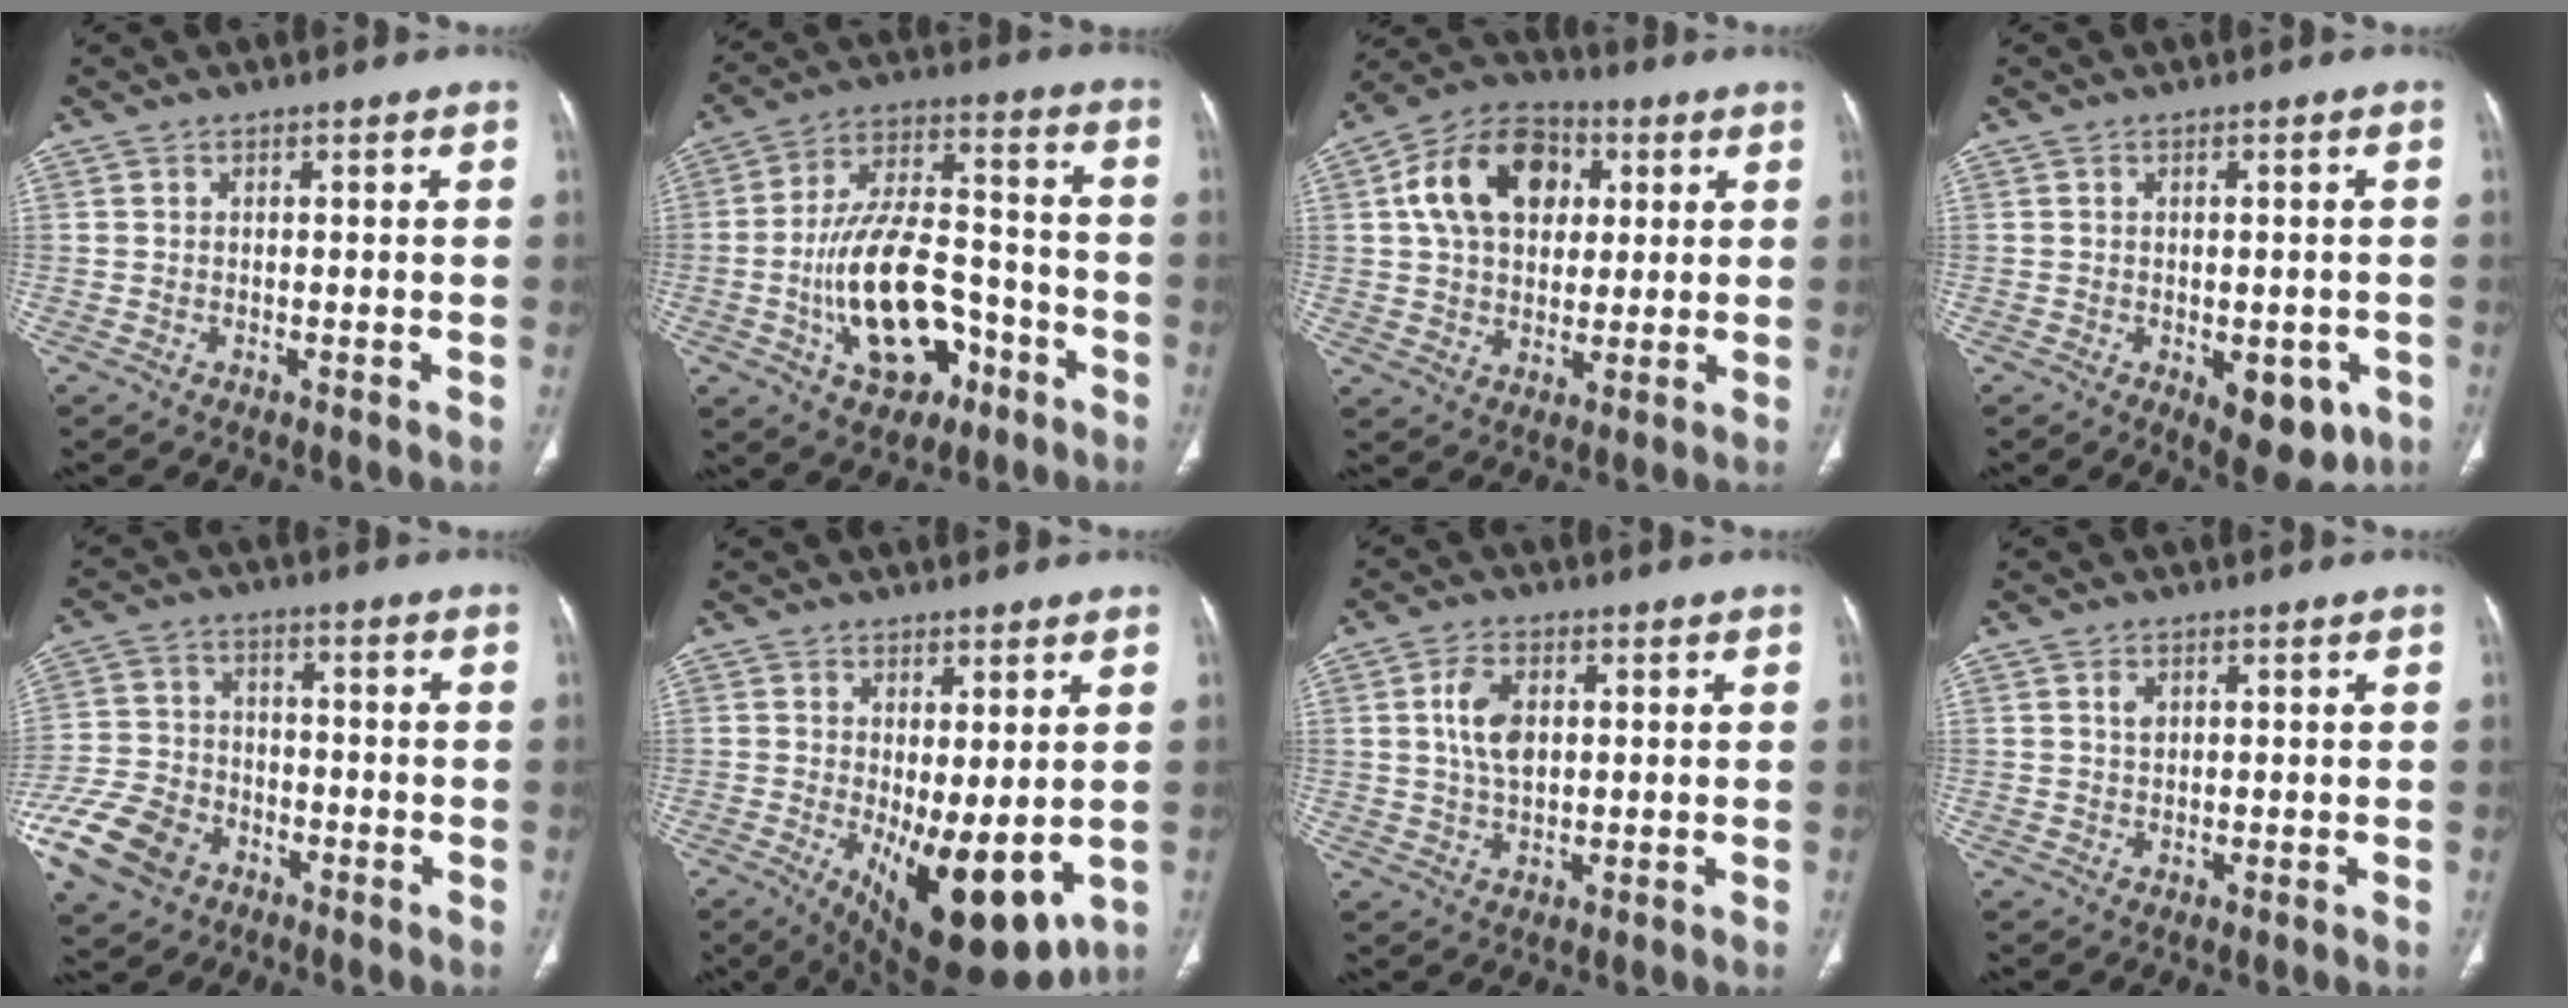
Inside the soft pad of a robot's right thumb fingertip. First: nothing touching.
{"total": 18.2, "force": [-6.4, 10.3, 13.5], "torque": [-0.214, 0.049, -0.101]}
{"total": 15.6, "force": [4.0, 11.2, 10.1], "torque": [-0.150, 0.009, 0.061]}
{"total": 8.2, "force": [-2.9, 4.2, 6.4], "torque": [-0.059, 0.002, -0.025]}
{"total": 13.8, "force": [-7.2, 9.6, 6.8], "torque": [-0.140, 0.024, -0.132]}
{"total": 13.1, "force": [-2.3, 5.2, 11.9], "torque": [-0.169, -0.027, -0.013]}
{"total": 6.4, "force": [1.3, 3.8, 5.0], "torque": [-0.094, -0.002, 0.023]}
{"total": 1.4, "force": [0.6, 0.9, 0.9], "torque": [-0.013, -0.001, 0.013]}